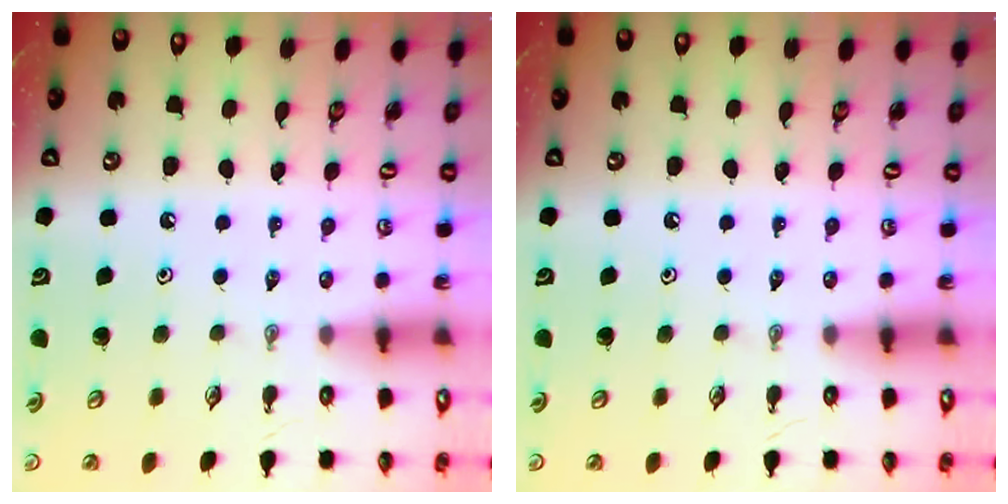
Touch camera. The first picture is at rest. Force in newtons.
{"total": 0.0}